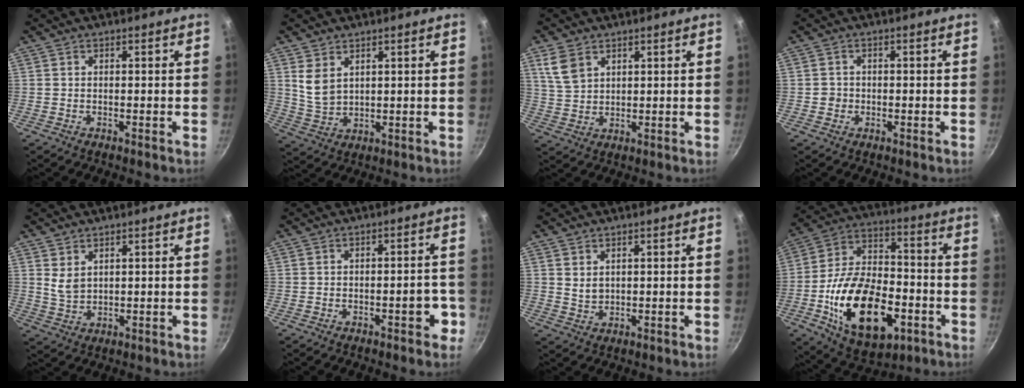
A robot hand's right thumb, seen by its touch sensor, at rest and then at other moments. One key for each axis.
{"total": 5.4, "fx": 2.5, "fy": 3.4, "fz": 3.4, "tx": -0.057, "ty": -0.024, "tz": 0.058}
{"total": 6.1, "fx": 3.2, "fy": 4.1, "fz": 3.2, "tx": -0.051, "ty": -0.008, "tz": 0.071}
{"total": 1.7, "fx": -0.5, "fy": 1.6, "fz": 0.2, "tx": 0.005, "ty": 0.004, "tz": -0.008}
{"total": 3.7, "fx": 1.8, "fy": 2.2, "fz": 2.3, "tx": -0.039, "ty": -0.015, "tz": 0.041}
{"total": 4.2, "fx": -2.1, "fy": 1.9, "fz": 3.1, "tx": -0.015, "ty": 0.027, "tz": -0.025}
{"total": 2.4, "fx": 1.1, "fy": 1.6, "fz": 1.3, "tx": -0.019, "ty": -0.007, "tz": 0.026}
{"total": 23.8, "fx": -7.4, "fy": 13.7, "fz": 18.0, "tx": -0.291, "ty": 0.036, "tz": -0.118}